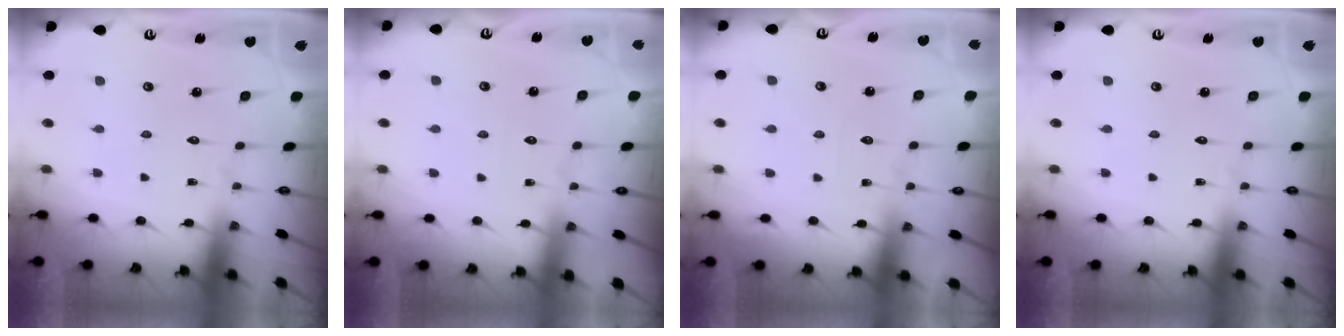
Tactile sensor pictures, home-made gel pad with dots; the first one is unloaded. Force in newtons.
{"total": 2.8, "press": 2.8, "slide": 0.3}
{"total": 5.9, "press": 5.8, "slide": 0.8}
{"total": 0.0}